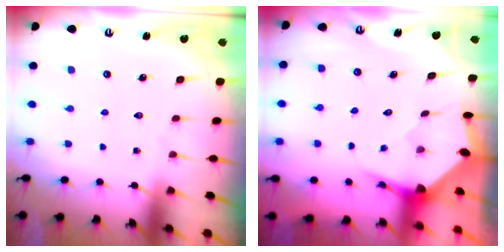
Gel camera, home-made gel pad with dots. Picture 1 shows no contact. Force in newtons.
{"total": 3.6, "press": 3.6, "slide": 0.5}